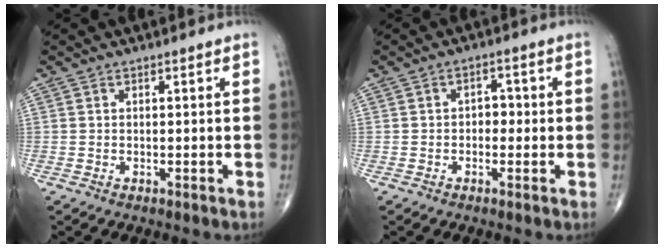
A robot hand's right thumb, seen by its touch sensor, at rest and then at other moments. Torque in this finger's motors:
{"motor_torque": [-0.24, 0.17, -0.05, 0.07, 0.06]}